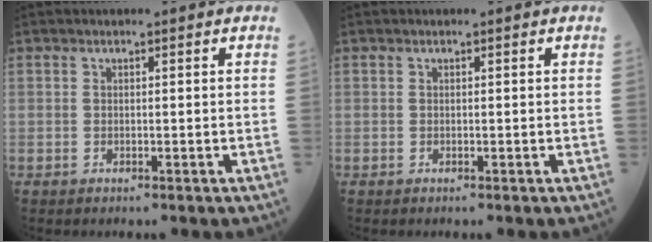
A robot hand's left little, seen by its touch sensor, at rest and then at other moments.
{"total": 0.0}